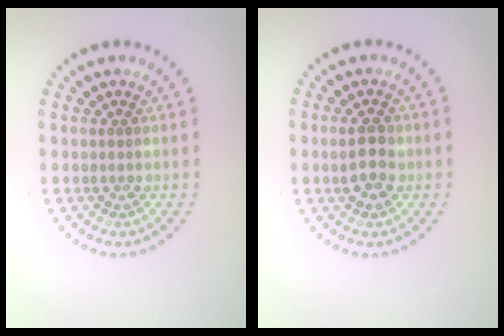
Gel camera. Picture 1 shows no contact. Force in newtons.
{"total": 2.8, "press": 2.8, "slide": 0.1}